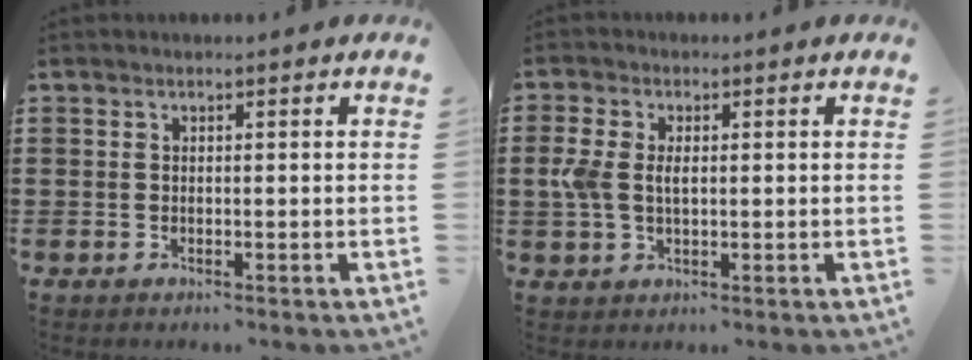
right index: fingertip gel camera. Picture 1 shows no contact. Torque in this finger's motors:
{"motor_torque": [0.39, 0.21, 0.16, 0.06]}